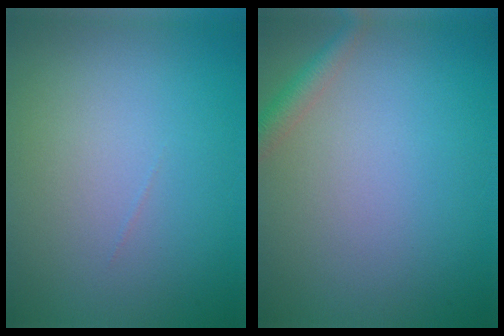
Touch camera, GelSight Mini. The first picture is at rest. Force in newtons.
{"total": 1.9, "press": 1.9, "slide": 0.1}